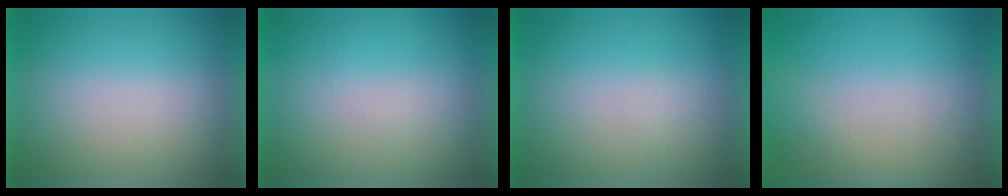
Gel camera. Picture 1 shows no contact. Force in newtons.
{"total": 1.1}
{"total": 1.3}
{"total": 8.2}